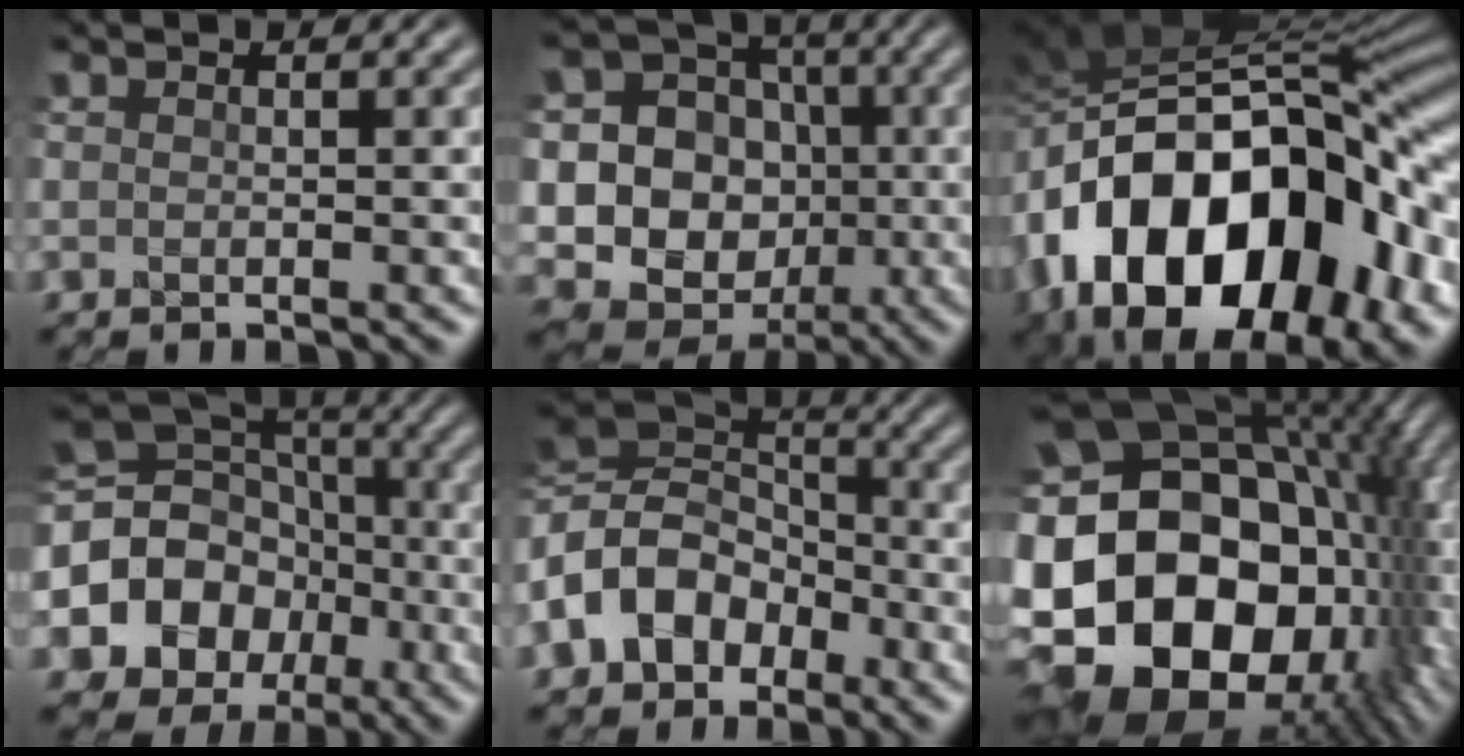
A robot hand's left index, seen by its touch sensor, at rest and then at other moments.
{"total": 16.5, "force": [-0.7, 15.8, 4.7], "torque": [-0.130, 0.018, -0.031]}
{"total": 18.2, "force": [-4.5, 11.4, 13.5], "torque": [-0.223, 0.004, -0.062]}
{"total": 13.7, "force": [-3.3, 12.0, 5.7], "torque": [-0.134, -0.006, -0.070]}
{"total": 9.3, "force": [-3.1, 7.2, 5.1], "torque": [-0.108, 0.005, -0.073]}
{"total": 22.7, "force": [-1.5, 17.4, 14.5], "torque": [-0.253, -0.024, -0.047]}